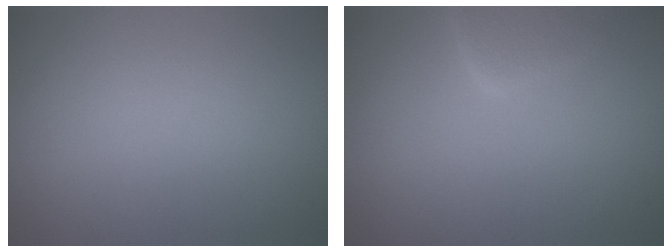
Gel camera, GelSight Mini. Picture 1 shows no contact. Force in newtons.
{"total": 3.3, "press": 3.3, "slide": 0.3}